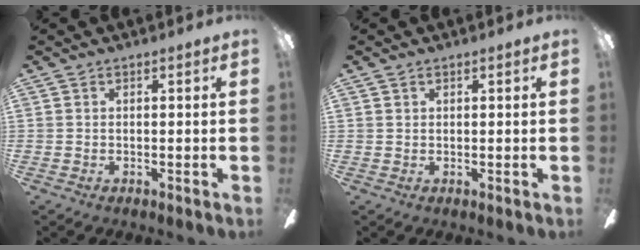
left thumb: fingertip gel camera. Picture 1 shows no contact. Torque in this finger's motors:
{"motor_torque": [0.01, -0.22, -0.35, 0.18, -0.02]}